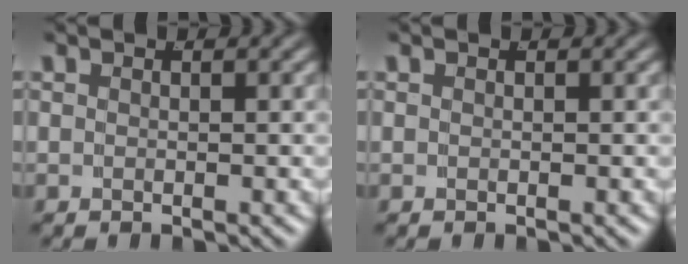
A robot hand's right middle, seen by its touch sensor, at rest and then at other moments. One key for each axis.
{"total": 0.0}